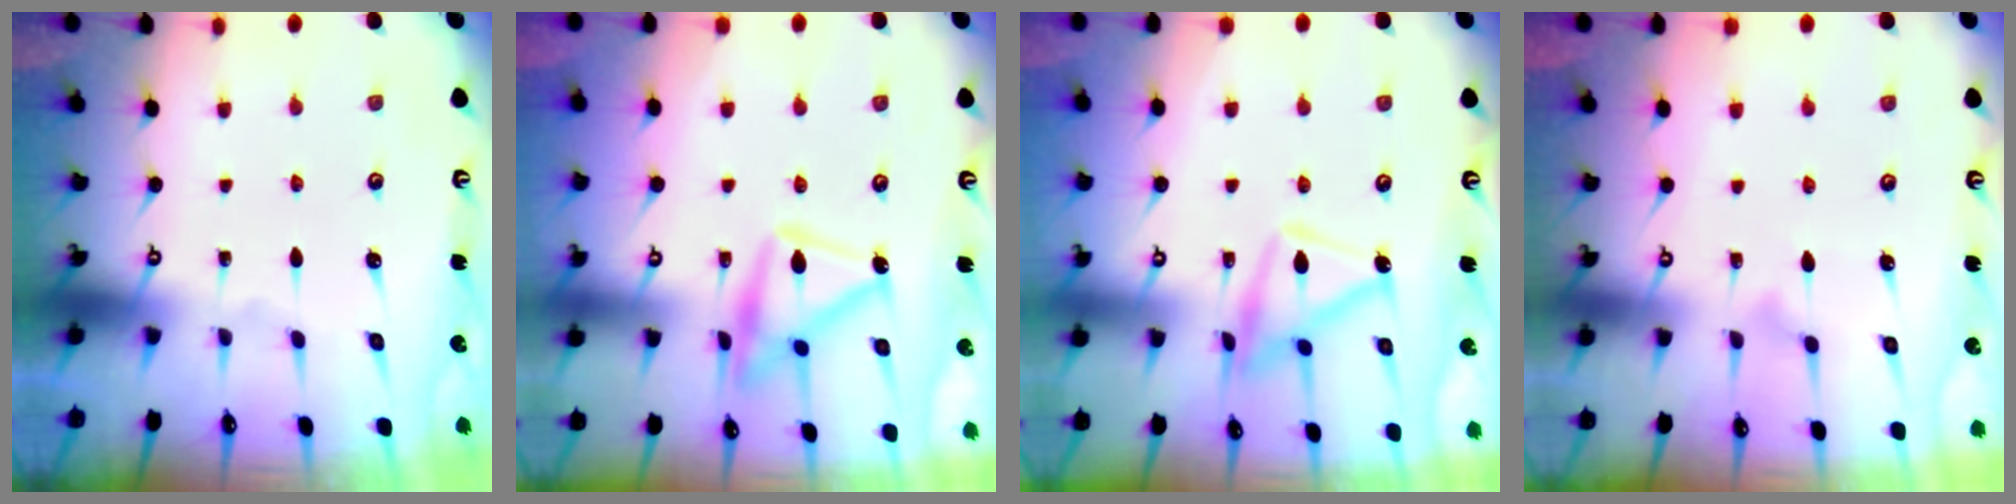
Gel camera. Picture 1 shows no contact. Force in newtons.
{"total": 15.2, "press": 15.2, "slide": 0.9}
{"total": 13.7, "press": 13.6, "slide": 1.1}
{"total": 6.4, "press": 6.4, "slide": 0.4}